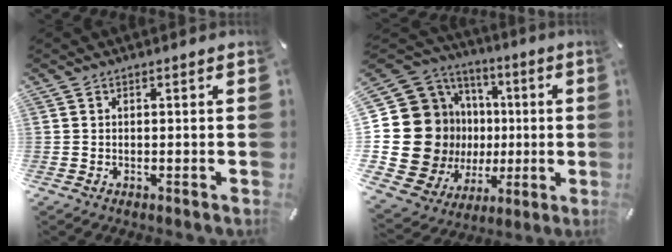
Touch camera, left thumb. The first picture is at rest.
{"total": 23.5, "force": [0.6, 19.6, 12.9], "torque": [-0.270, -0.031, 0.053]}